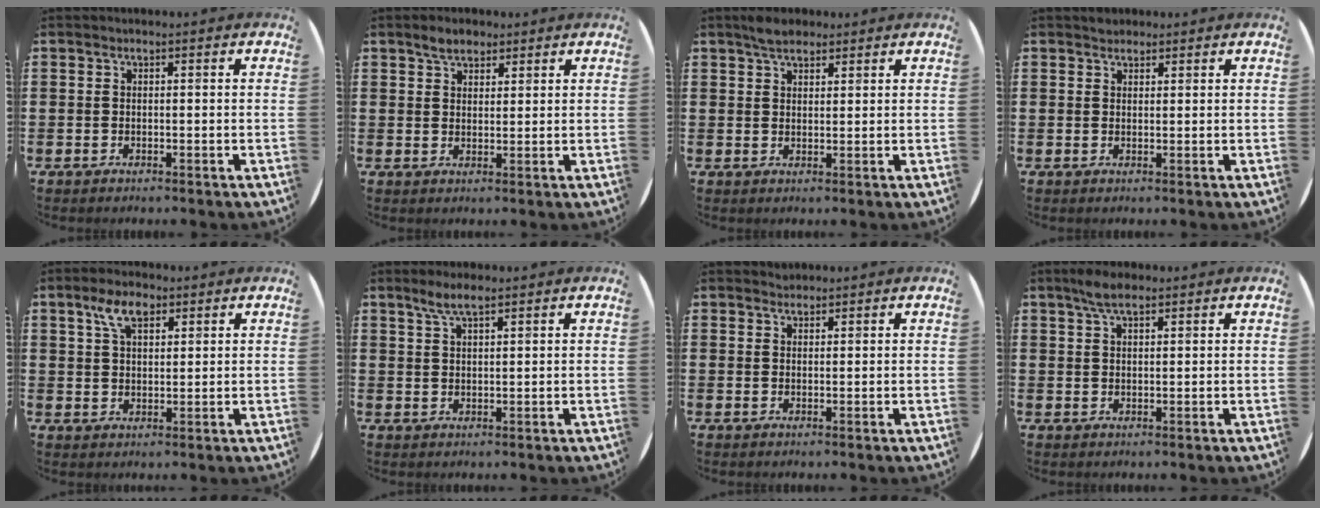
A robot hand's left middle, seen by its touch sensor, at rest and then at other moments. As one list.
[{"total": 3.0, "force": [2.4, 1.5, 0.8], "torque": [-0.004, 0.000, 0.043]}, {"total": 2.9, "force": [2.6, 1.1, 0.7], "torque": [-0.010, 0.002, 0.048]}, {"total": 1.4, "force": [1.3, 0.5, -0.1], "torque": [0.009, 0.000, 0.024]}, {"total": 5.3, "force": [3.2, 2.6, 3.3], "torque": [-0.066, 0.009, 0.055]}, {"total": 3.3, "force": [2.4, 0.7, 2.1], "torque": [-0.044, 0.007, 0.043]}, {"total": 1.0, "force": [1.0, 0.2, -0.2], "torque": [0.003, 0.003, 0.020]}, {"total": 3.3, "force": [2.4, 1.1, 2.0], "torque": [-0.034, 0.004, 0.040]}]